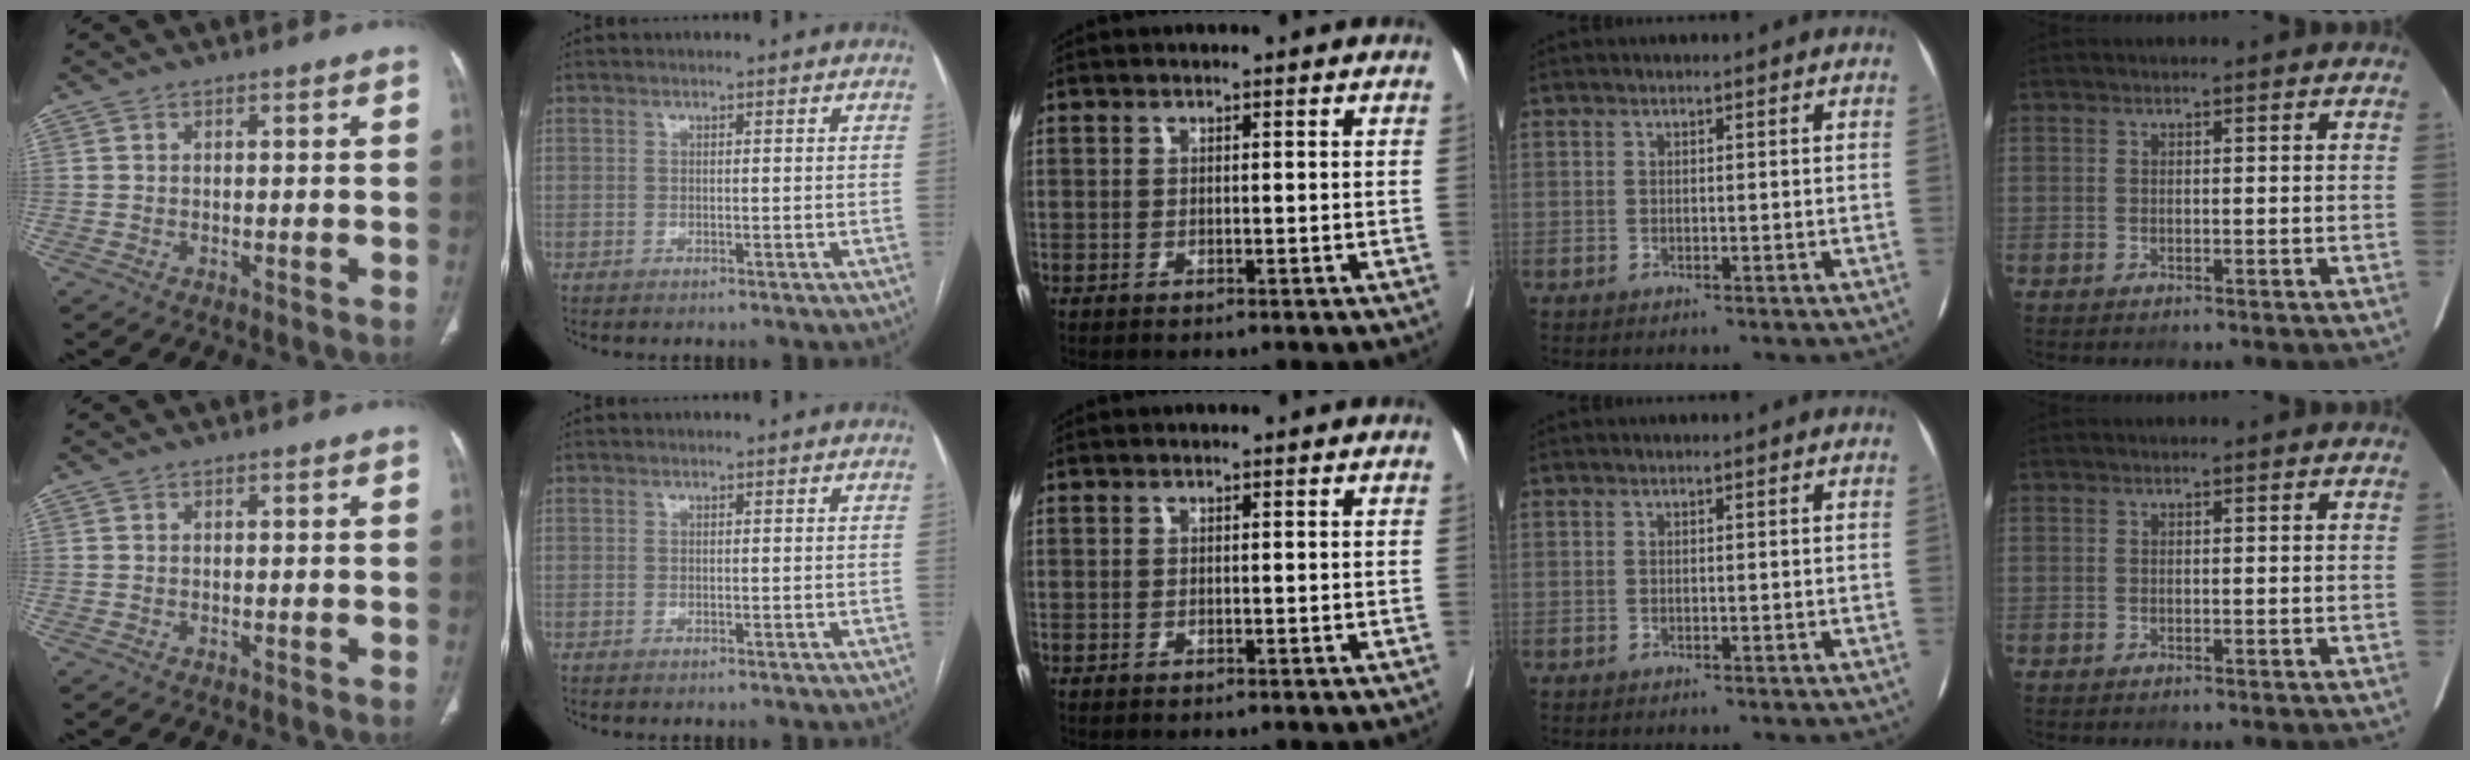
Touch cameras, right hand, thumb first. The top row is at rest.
{}